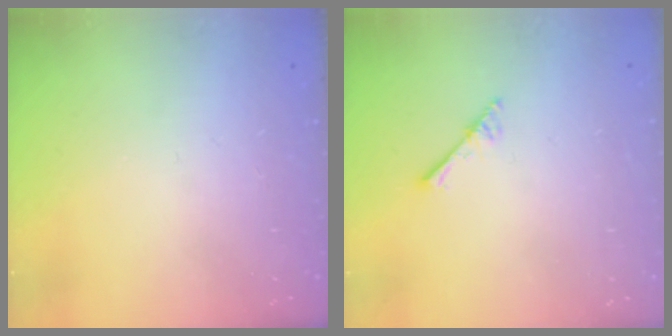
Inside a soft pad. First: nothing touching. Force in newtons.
{"total": 2.3, "press": 2.3, "slide": 0.2}